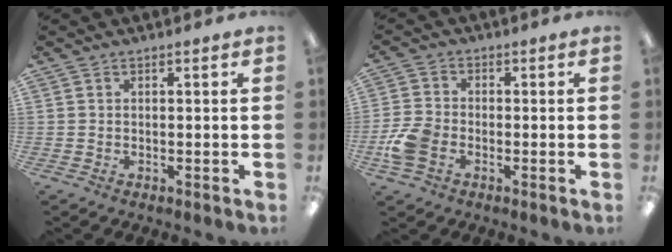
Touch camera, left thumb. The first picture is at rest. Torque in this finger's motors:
{"motor_torque": [-0.20, 0.29, 0.24, -0.24, 0.02]}